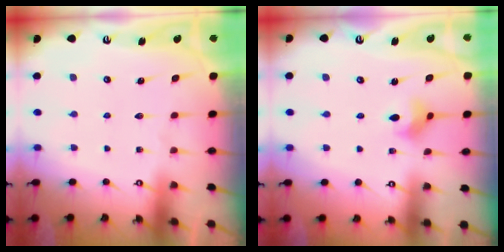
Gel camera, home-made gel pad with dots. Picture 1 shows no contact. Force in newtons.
{"total": 4.0, "press": 3.9, "slide": 0.7}